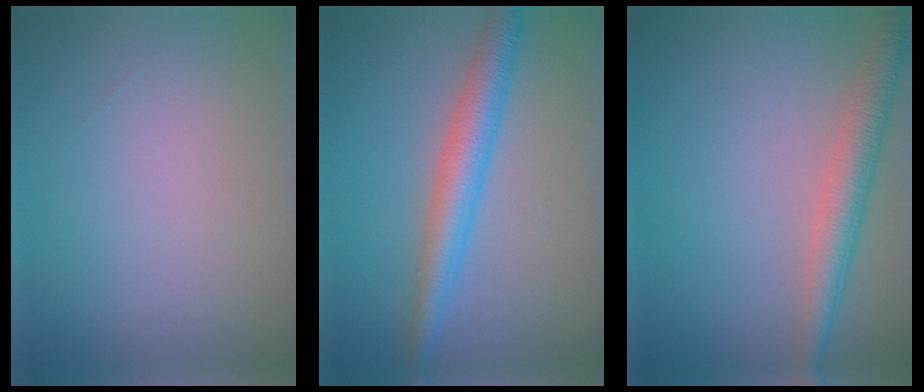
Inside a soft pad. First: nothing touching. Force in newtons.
{"total": 4.2, "press": 4.2, "slide": 0.1}
{"total": 3.9, "press": 3.9, "slide": 0.1}